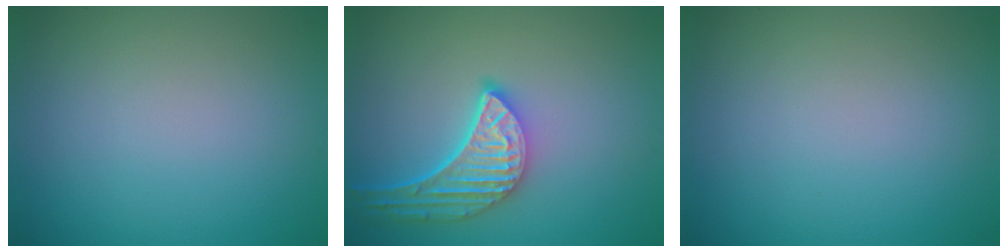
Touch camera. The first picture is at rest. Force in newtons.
{"total": 5.2, "press": 4.2, "slide": 3.2}
{"total": 0.0}